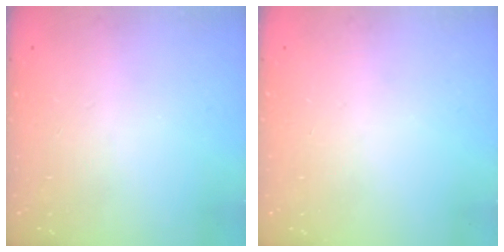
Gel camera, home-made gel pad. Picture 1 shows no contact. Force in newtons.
{"total": 0.0}